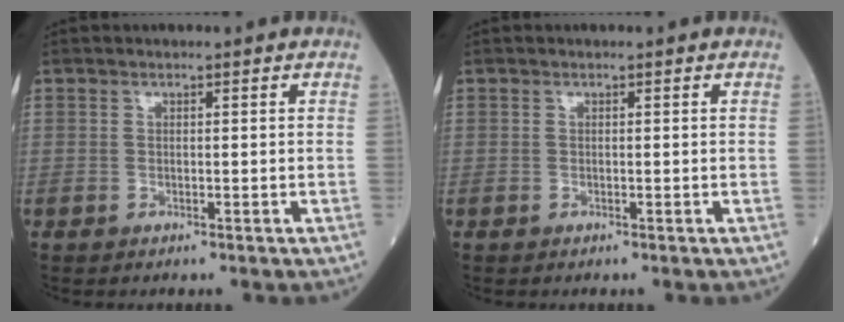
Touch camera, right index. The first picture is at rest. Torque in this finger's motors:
{"motor_torque": [0.00, 0.00, -0.01, -0.01]}